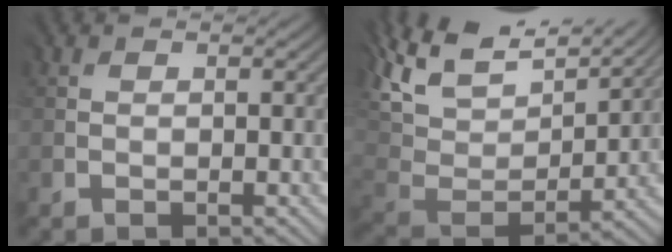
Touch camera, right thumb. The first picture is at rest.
{"total": 14.1, "force": [10.6, 6.0, 7.1], "torque": [-0.191, 0.037, 0.173]}